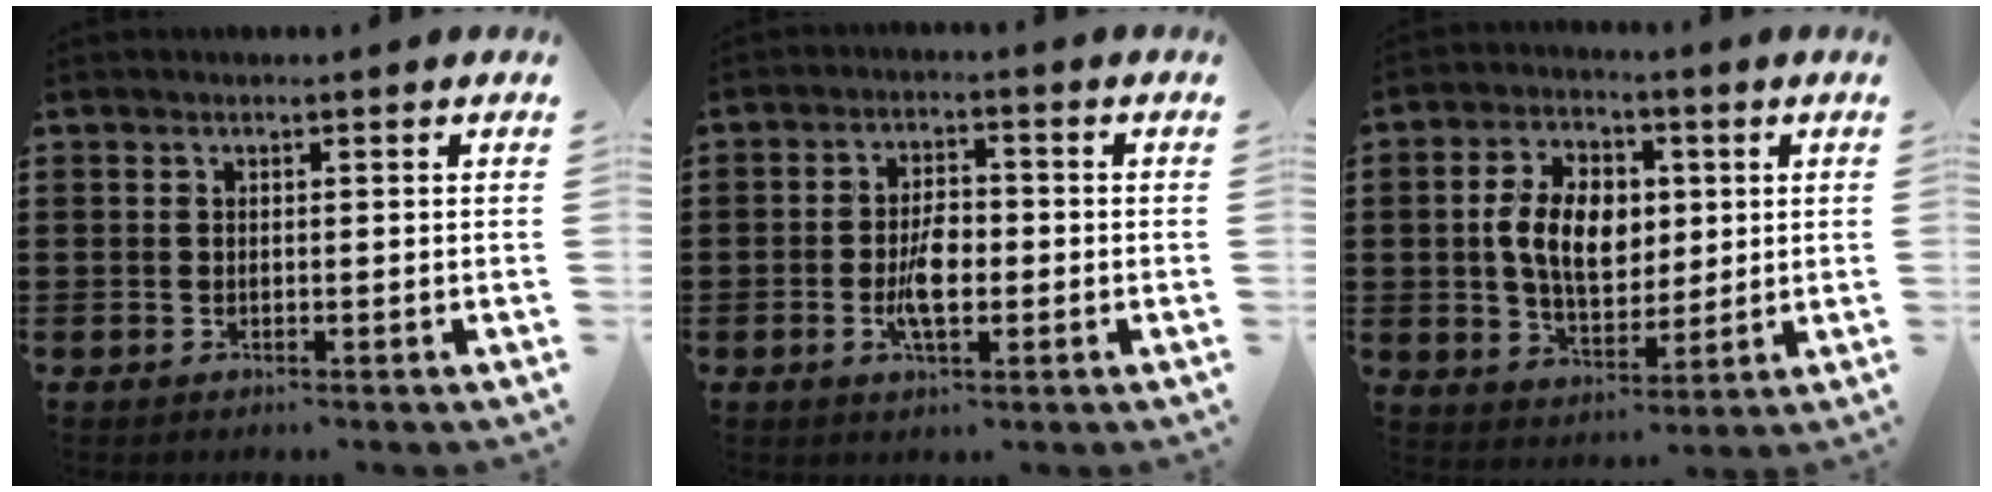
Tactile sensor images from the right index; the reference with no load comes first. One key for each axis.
{"total": 6.0, "fx": -1.2, "fy": 2.7, "fz": 5.2, "tx": -0.111, "ty": -0.001, "tz": -0.027}
{"total": 9.6, "fx": 0.9, "fy": 6.4, "fz": 7.1, "tx": -0.144, "ty": 0.014, "tz": 0.012}